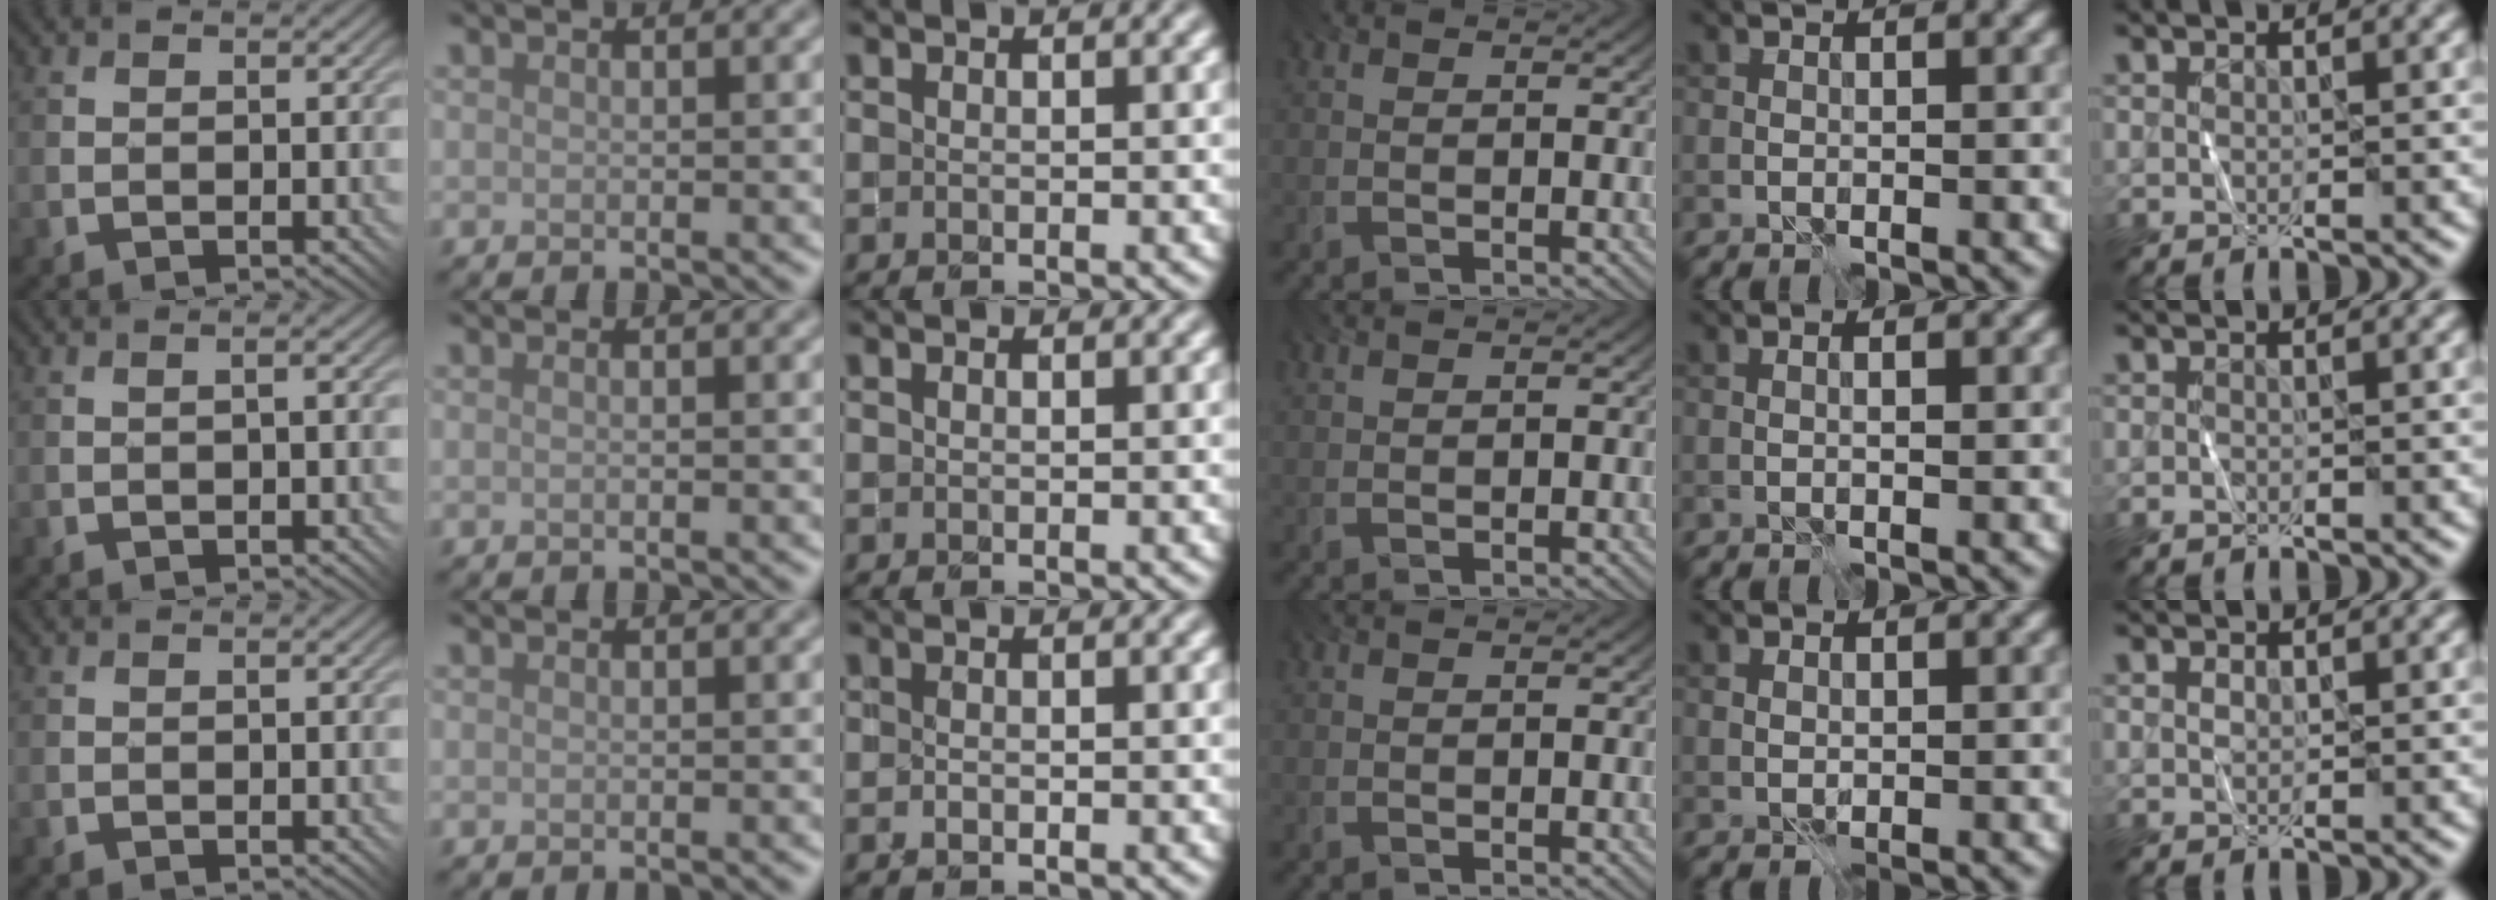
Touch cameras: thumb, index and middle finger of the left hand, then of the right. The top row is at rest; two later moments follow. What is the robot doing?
{"motion": "fold", "object": "shorts"}